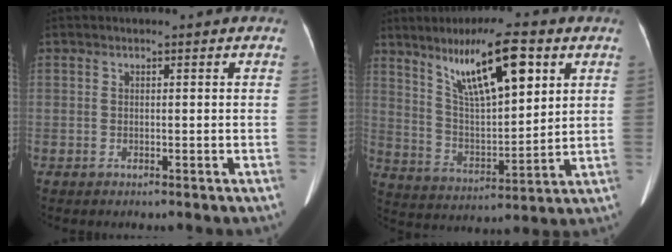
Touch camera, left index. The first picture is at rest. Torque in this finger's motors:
{"motor_torque": [1.09, -1.05, 0.70, 0.12]}